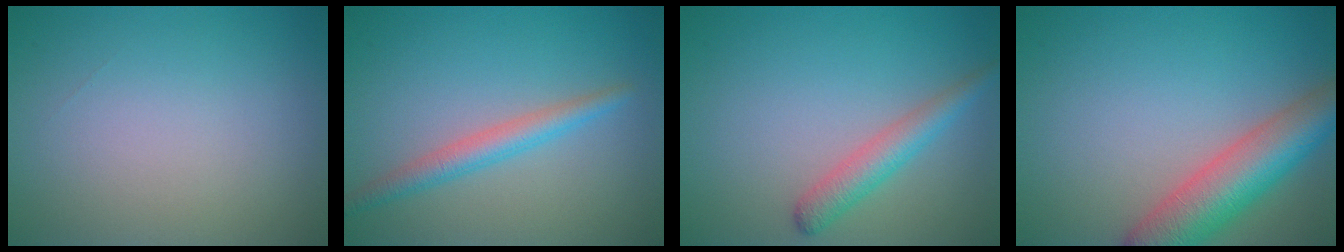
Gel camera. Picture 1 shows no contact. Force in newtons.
{"total": 2.6, "press": 2.6, "slide": 0.1}
{"total": 2.8, "press": 2.8, "slide": 0.1}
{"total": 7.3, "press": 7.3, "slide": 0.5}